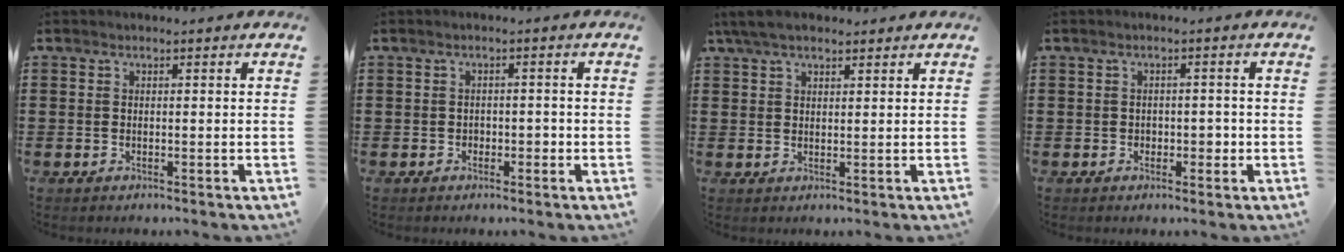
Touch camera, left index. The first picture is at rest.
{"total": 1.3, "force": [-0.6, 0.9, 0.6], "torque": [-0.016, 0.002, -0.016]}
{"total": 4.2, "force": [3.1, 1.5, 2.5], "torque": [-0.055, 0.004, 0.058]}
{"total": 1.9, "force": [-0.4, 1.4, 1.2], "torque": [-0.026, 0.004, -0.011]}